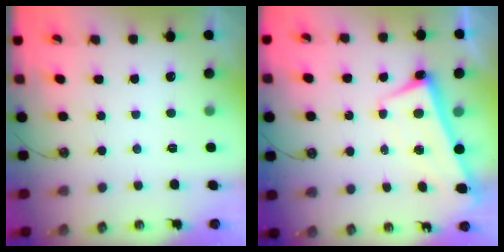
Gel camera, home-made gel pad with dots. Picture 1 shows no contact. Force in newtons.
{"total": 2.6, "press": 2.5, "slide": 0.6}